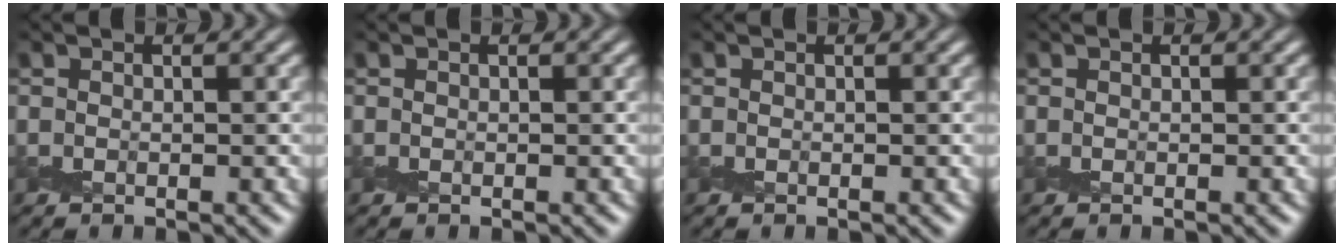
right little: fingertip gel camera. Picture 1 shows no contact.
{"total": 0.0}
{"total": 0.0}
{"total": 0.0}